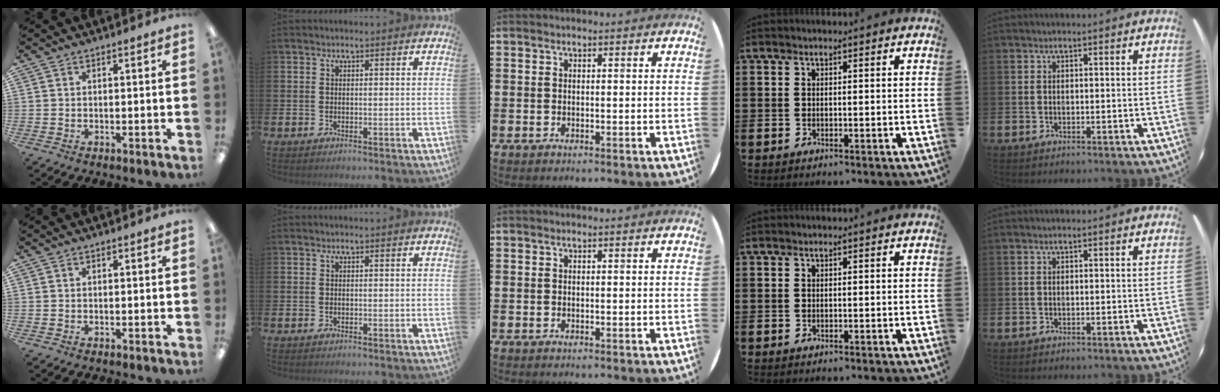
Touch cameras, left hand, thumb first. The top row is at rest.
{}